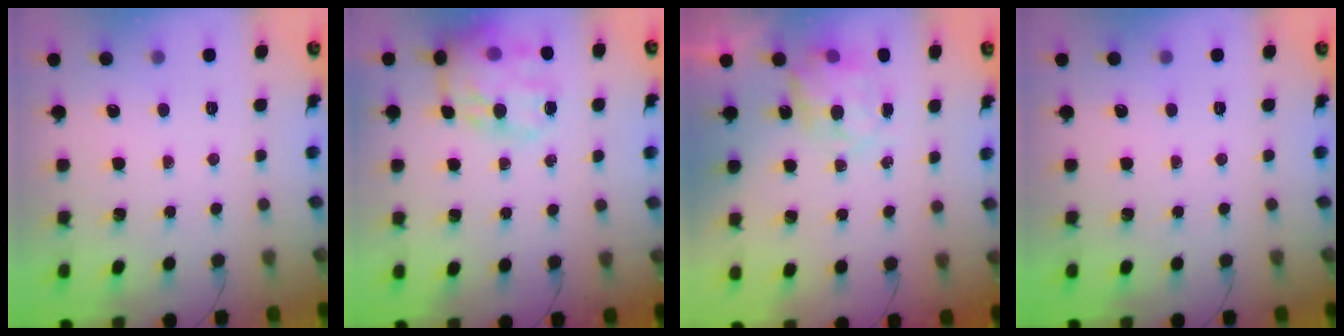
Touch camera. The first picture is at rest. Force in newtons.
{"total": 17.6, "press": 17.4, "slide": 2.5}
{"total": 8.7, "press": 8.6, "slide": 0.7}
{"total": 0.0}